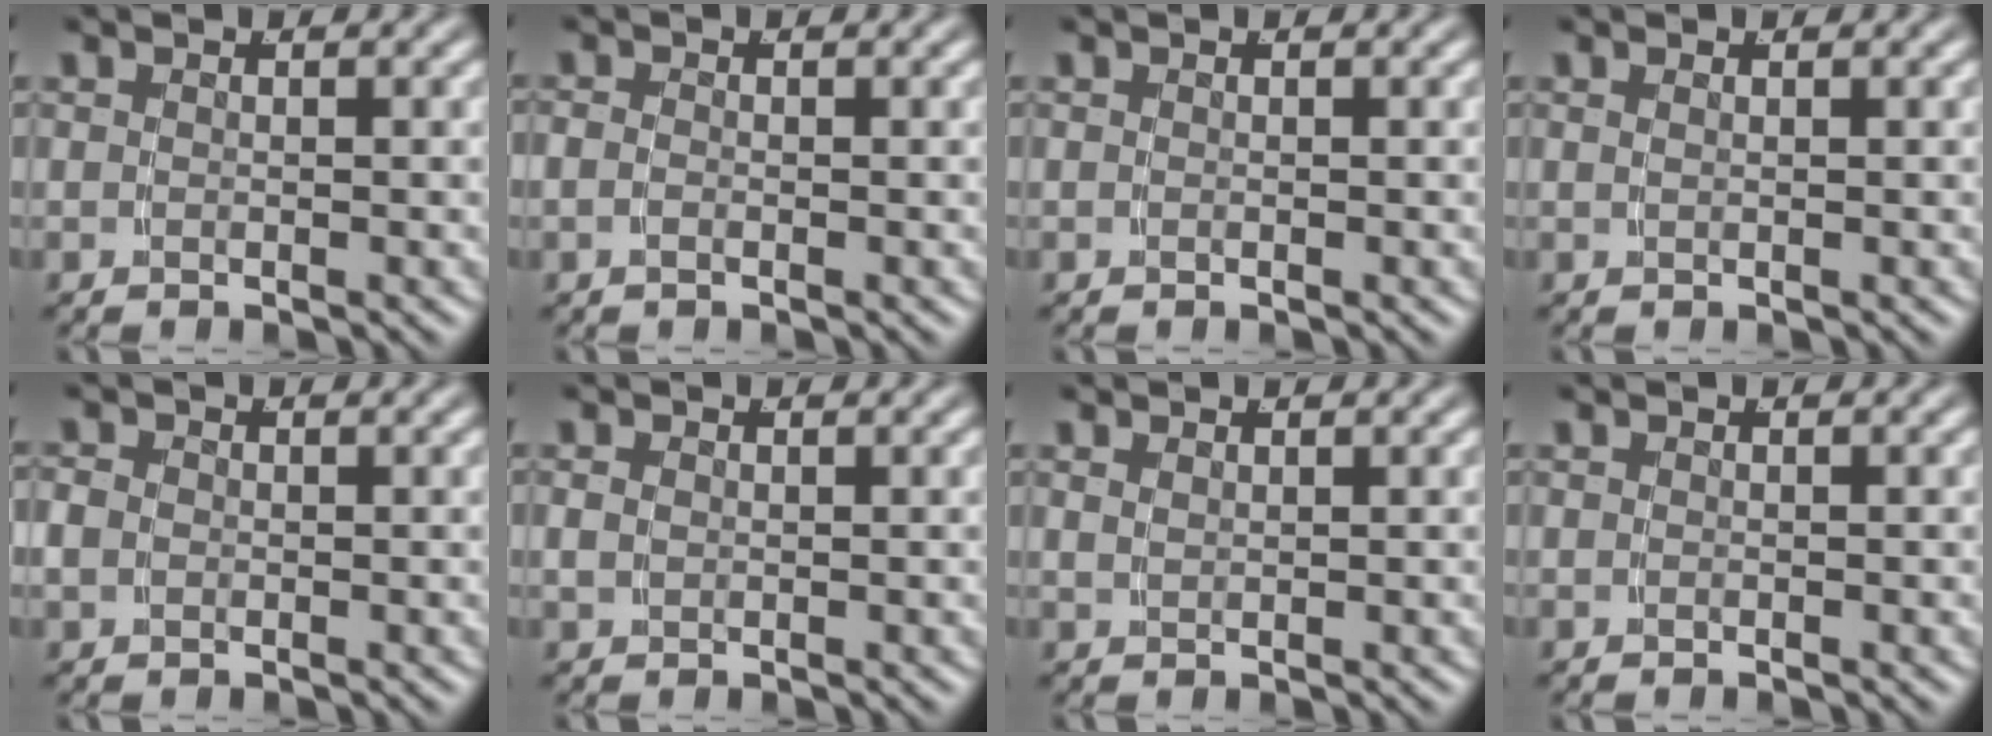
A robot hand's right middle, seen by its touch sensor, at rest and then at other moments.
{"total": 1.0, "force": [-0.5, 0.4, 0.8], "torque": [-0.024, -0.005, -0.007]}
{"total": 0.0}
{"total": 0.9, "force": [0.2, -0.8, 0.2], "torque": [-0.001, -0.002, 0.008]}
{"total": 1.6, "force": [-0.2, 1.3, 0.8], "torque": [-0.026, -0.007, 0.001]}
{"total": 0.8, "force": [0.1, 0.5, 0.5], "torque": [-0.014, -0.006, 0.010]}
{"total": 0.8, "force": [0.7, -0.4, 0.1], "torque": [0.002, -0.002, 0.022]}
{"total": 0.0}